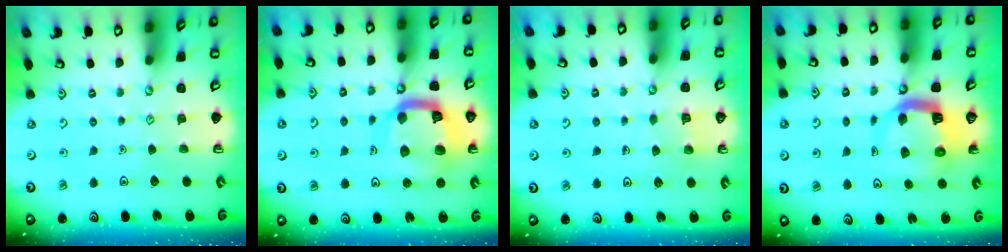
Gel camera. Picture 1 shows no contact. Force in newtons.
{"total": 15.6, "press": 15.6, "slide": 1.6}
{"total": 3.4, "press": 3.4, "slide": 0.3}
{"total": 9.5, "press": 9.4, "slide": 1.2}